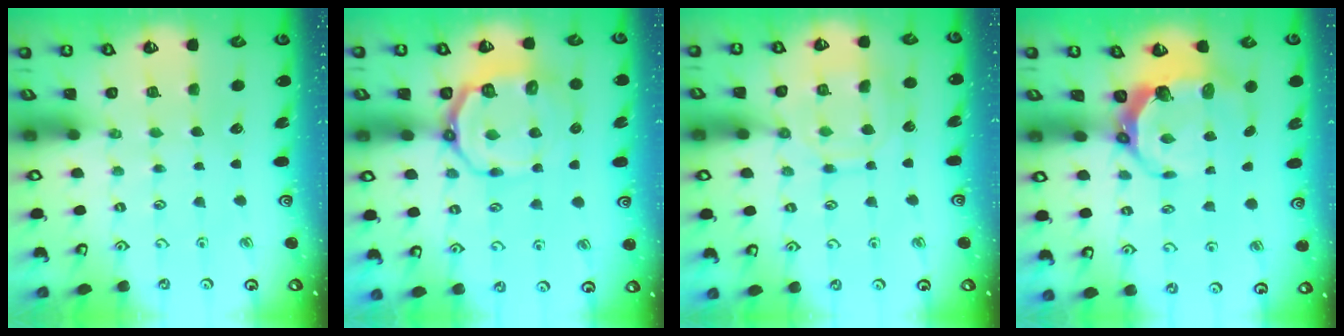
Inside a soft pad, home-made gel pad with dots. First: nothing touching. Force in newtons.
{"total": 11.7, "press": 11.2, "slide": 3.5}
{"total": 12.4, "press": 12.3, "slide": 1.1}
{"total": 8.0, "press": 6.6, "slide": 4.5}